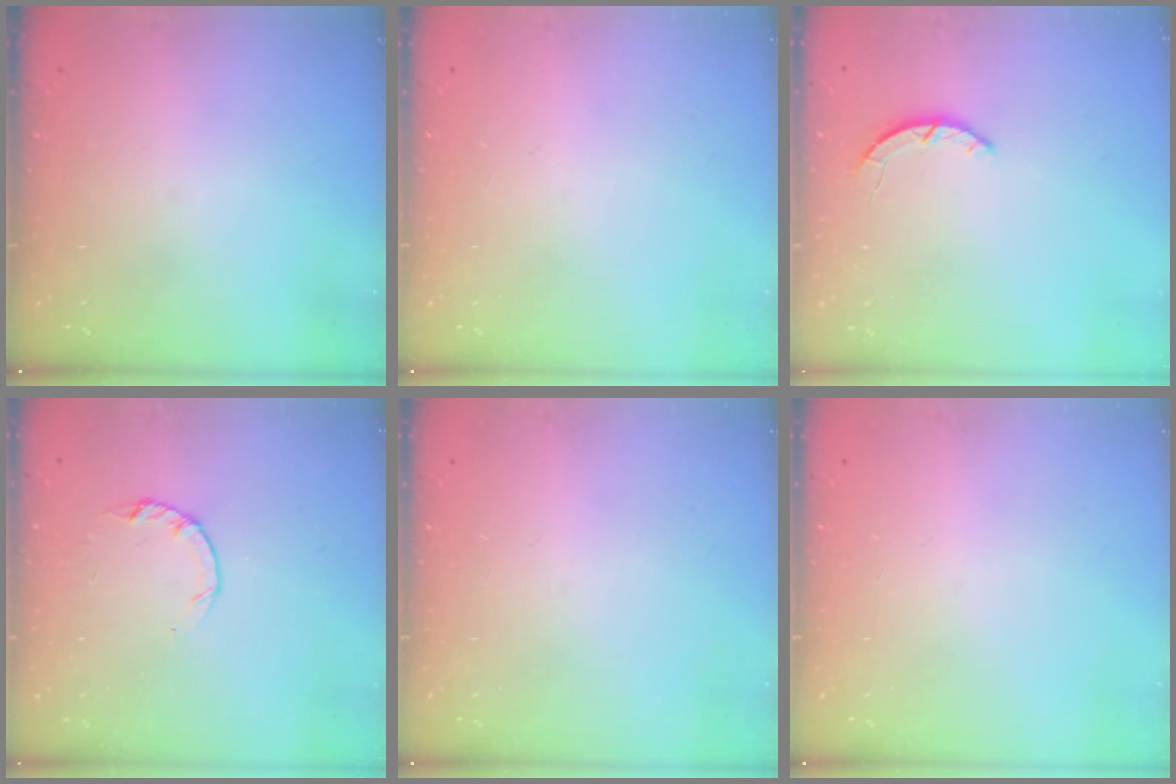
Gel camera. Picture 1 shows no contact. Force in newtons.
{"total": 0.0}
{"total": 2.2, "press": 2.2, "slide": 0.3}
{"total": 2.2, "press": 2.1, "slide": 0.4}
{"total": 0.0}
{"total": 0.0}